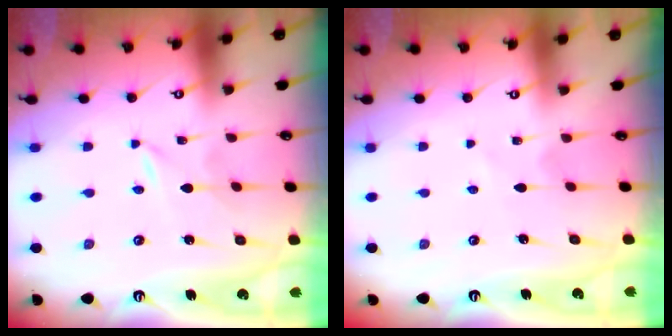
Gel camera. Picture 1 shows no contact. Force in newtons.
{"total": 2.2, "press": 2.2, "slide": 0.3}